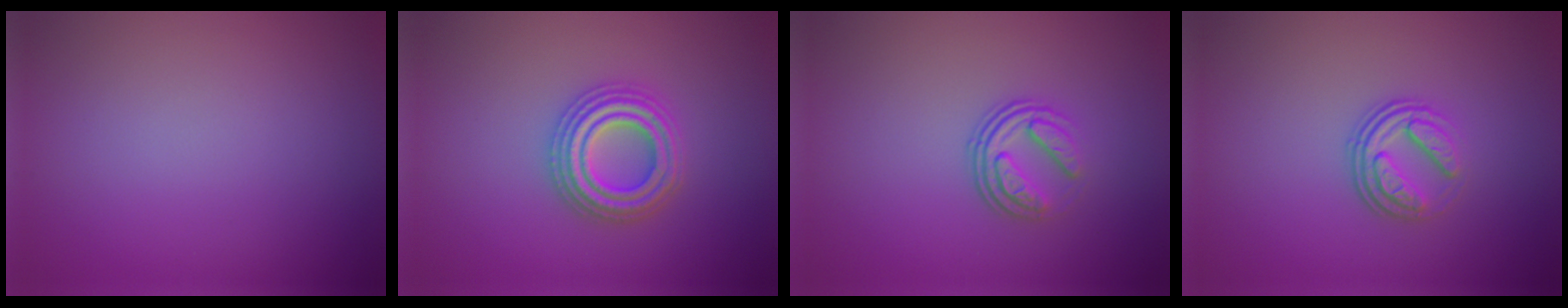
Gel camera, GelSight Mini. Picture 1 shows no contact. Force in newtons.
{"total": 4.3, "press": 4.3, "slide": 0.7}
{"total": 3.4, "press": 2.3, "slide": 2.5}
{"total": 3.4, "press": 2.5, "slide": 2.3}